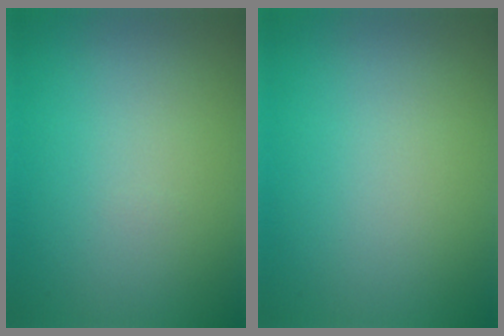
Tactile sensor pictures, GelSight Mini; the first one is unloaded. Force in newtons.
{"total": 0.0}